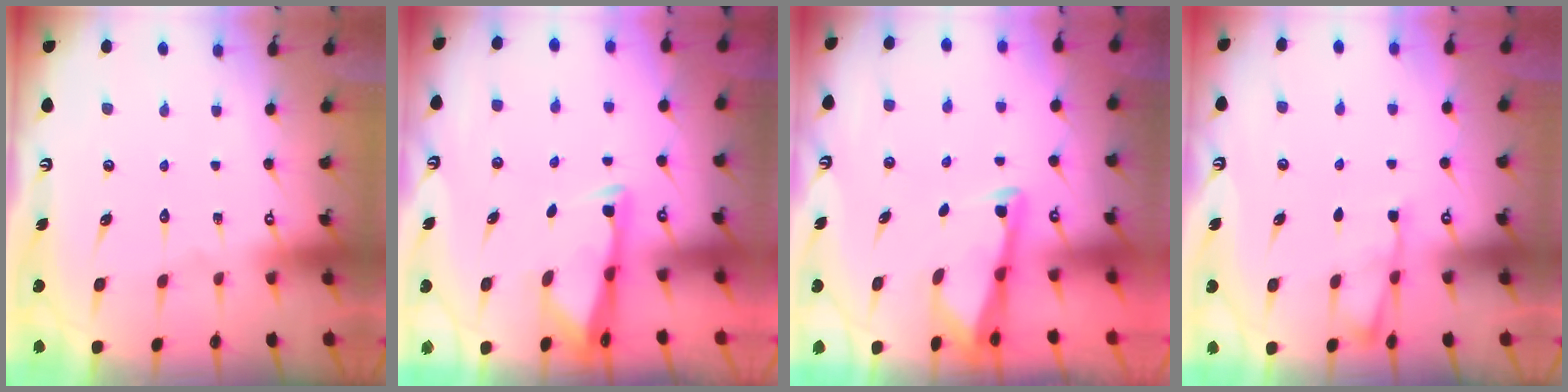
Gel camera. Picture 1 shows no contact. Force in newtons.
{"total": 2.9, "press": 2.9, "slide": 0.4}
{"total": 2.9, "press": 2.9, "slide": 0.2}
{"total": 4.1, "press": 4.0, "slide": 0.4}